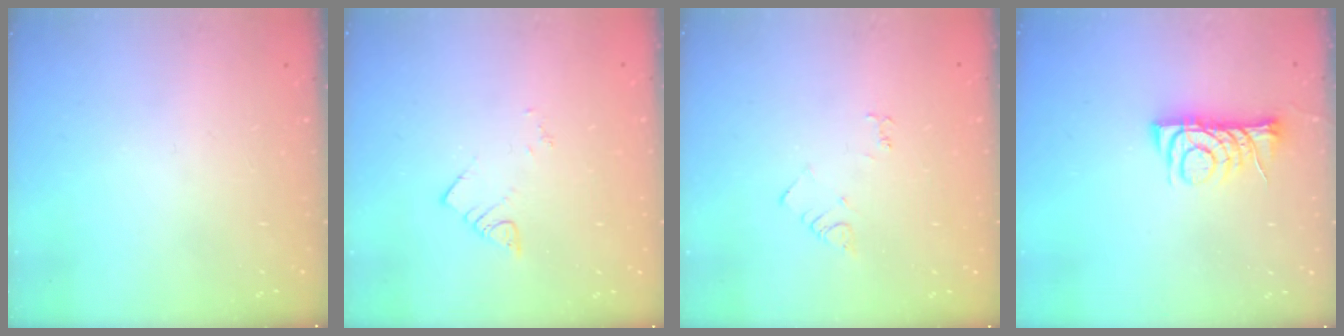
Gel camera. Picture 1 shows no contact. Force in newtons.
{"total": 3.7, "press": 3.6, "slide": 0.5}
{"total": 3.8, "press": 3.8, "slide": 0.5}
{"total": 8.5, "press": 8.5, "slide": 0.8}